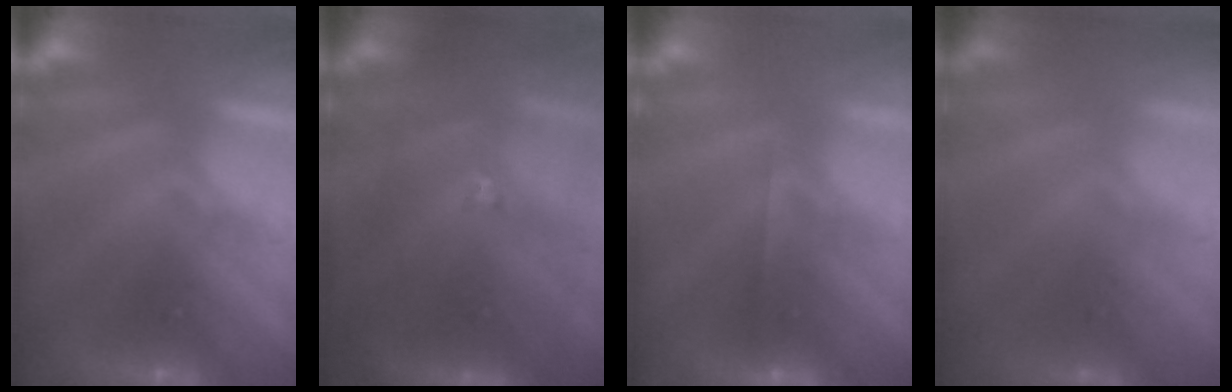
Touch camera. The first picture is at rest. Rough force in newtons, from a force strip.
{"total": 7.6}
{"total": 1.7}
{"total": 1.7}